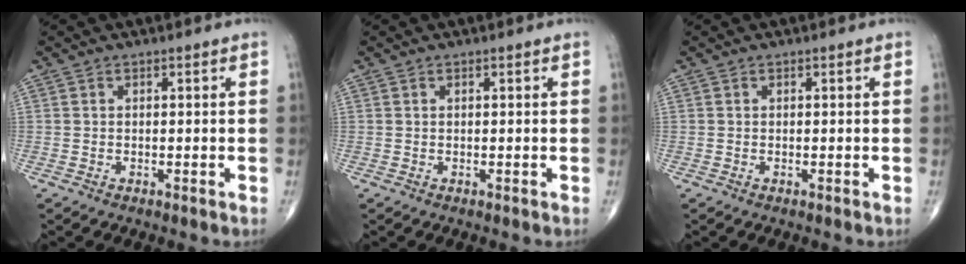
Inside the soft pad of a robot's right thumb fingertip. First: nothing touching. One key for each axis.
{"total": 0.0}
{"total": 0.0}